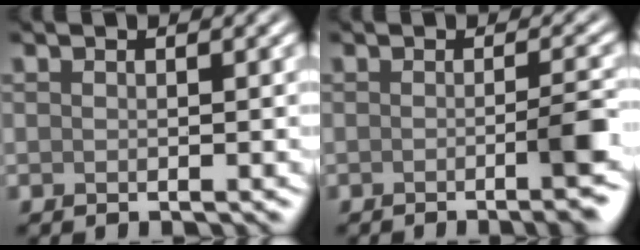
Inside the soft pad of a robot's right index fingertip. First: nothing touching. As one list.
[{"total": 4.6, "force": [-1.4, 1.1, 4.2], "torque": [-0.043, -0.007, -0.022]}]